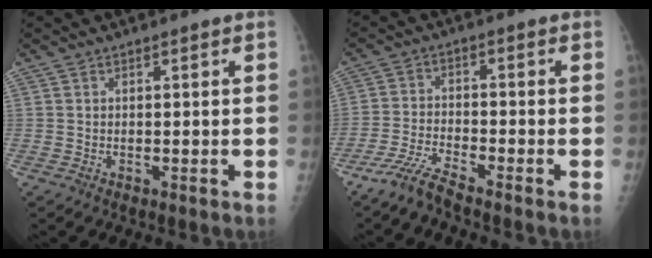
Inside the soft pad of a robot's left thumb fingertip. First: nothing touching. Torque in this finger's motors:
{"motor_torque": [-0.15, 0.33, 0.69, 0.73, 0.07]}